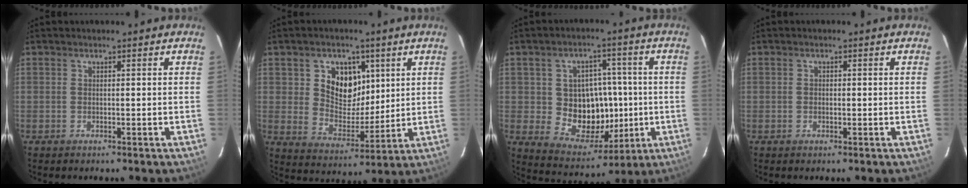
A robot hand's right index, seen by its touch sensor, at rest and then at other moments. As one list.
[{"total": 10.4, "force": [3.6, 8.0, 5.6], "torque": [-0.104, 0.001, 0.071]}, {"total": 12.8, "force": [-0.8, 10.7, 6.9], "torque": [-0.134, 0.009, 0.009]}, {"total": 0.7, "force": [-0.2, 0.6, 0.4], "torque": [-0.008, 0.002, -0.003]}]